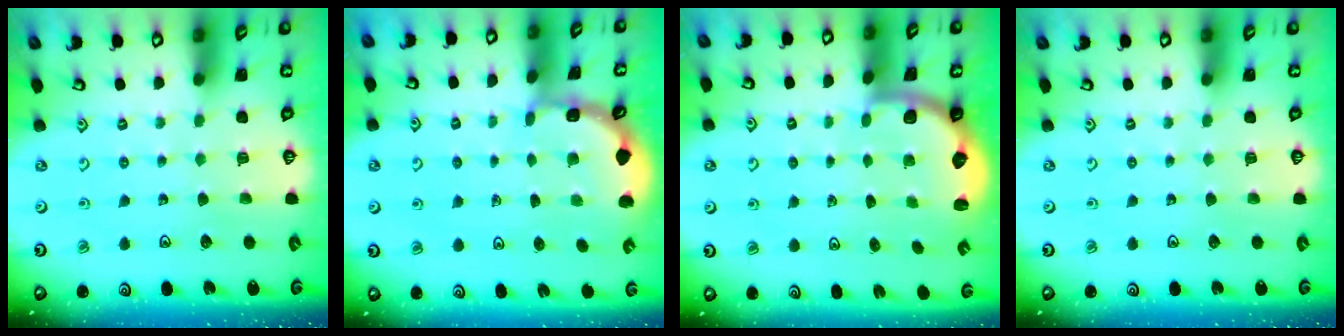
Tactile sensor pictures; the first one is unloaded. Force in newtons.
{"total": 1.8, "press": 1.8, "slide": 0.3}
{"total": 2.2, "press": 2.1, "slide": 0.8}
{"total": 0.0}